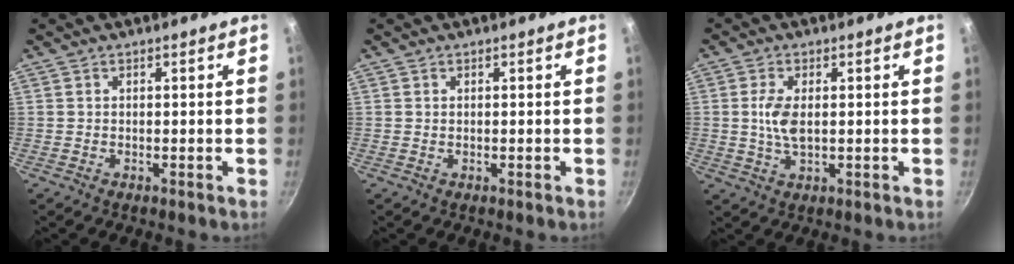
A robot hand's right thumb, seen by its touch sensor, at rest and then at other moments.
{"total": 0.0}
{"total": 5.1, "force": [0.5, 2.4, 4.4], "torque": [-0.093, -0.001, 0.009]}